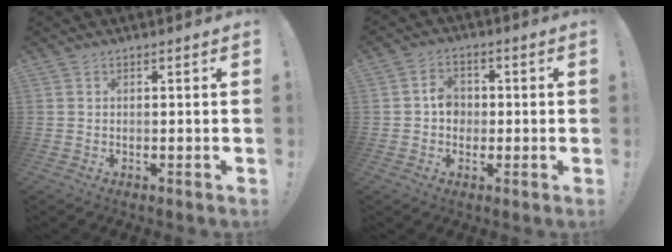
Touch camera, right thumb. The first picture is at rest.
{"total": 5.6, "force": [-0.7, 4.8, 2.7], "torque": [-0.045, 0.016, -0.010]}